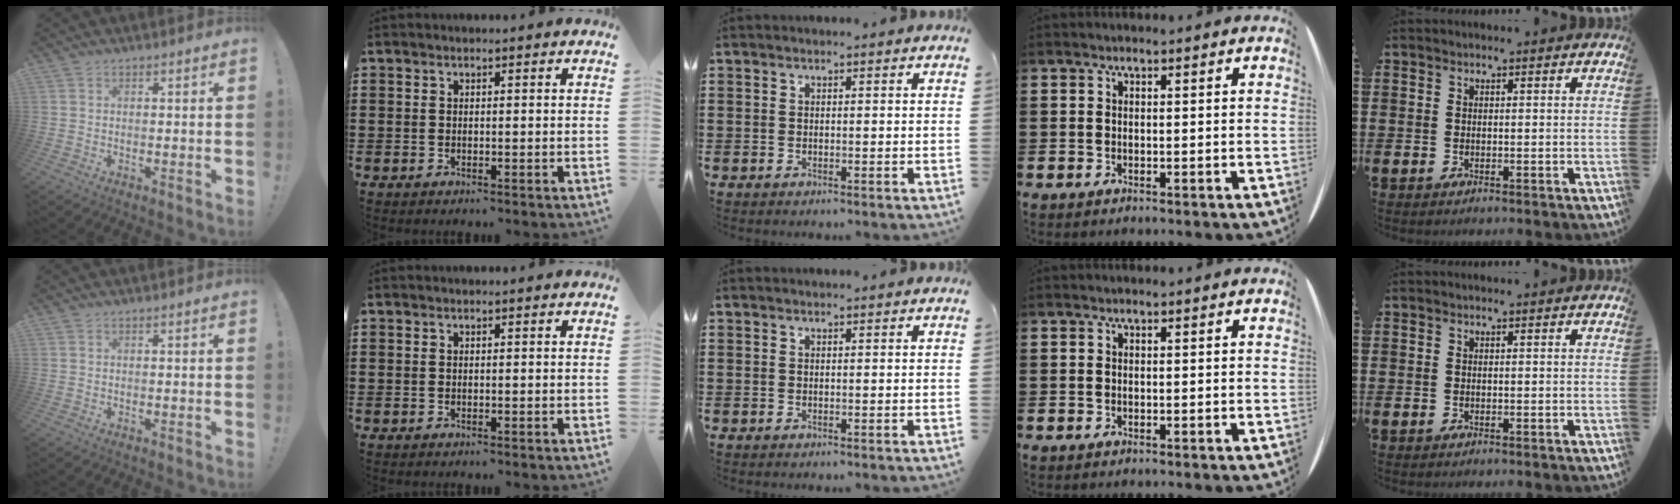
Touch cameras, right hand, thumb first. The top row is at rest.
{}